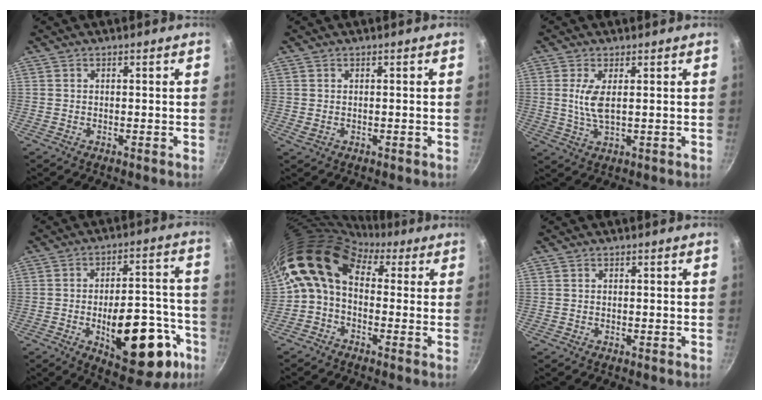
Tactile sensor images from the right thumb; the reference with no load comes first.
{"total": 1.0, "force": [-0.1, 0.6, 0.8], "torque": [-0.014, 0.000, 0.001]}
{"total": 5.2, "force": [1.0, 1.9, 4.8], "torque": [-0.101, -0.005, 0.021]}
{"total": 22.2, "force": [-8.2, 10.4, 17.8], "torque": [-0.187, 0.040, -0.100]}
{"total": 12.1, "force": [1.2, 8.6, 8.4], "torque": [-0.157, 0.032, -0.006]}
{"total": 0.0}